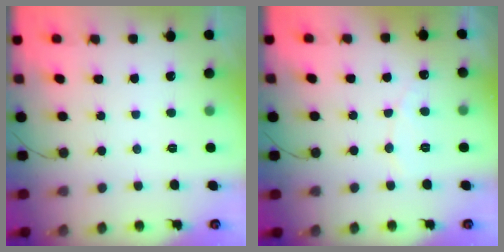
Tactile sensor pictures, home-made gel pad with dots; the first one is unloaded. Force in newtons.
{"total": 4.5, "press": 4.5, "slide": 0.3}